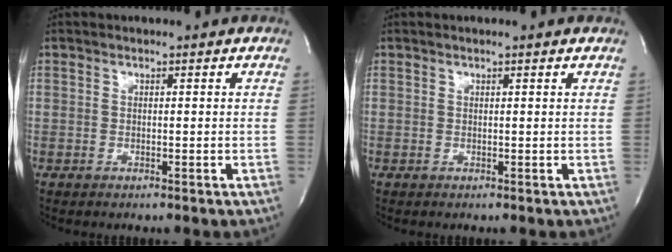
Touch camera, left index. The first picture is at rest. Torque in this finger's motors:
{"motor_torque": [0.15, -0.16, -0.02, -0.01]}